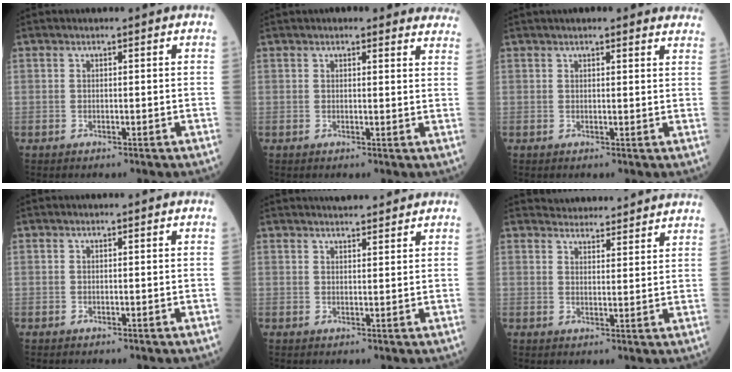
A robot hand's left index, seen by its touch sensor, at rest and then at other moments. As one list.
[{"total": 9.3, "force": [8.7, 2.2, 2.5], "torque": [0.005, -0.005, 0.066]}, {"total": 9.8, "force": [8.7, 1.8, 4.1], "torque": [-0.032, 0.018, 0.087]}, {"total": 0.0}, {"total": 6.5, "force": [6.1, 0.8, 2.0], "torque": [-0.027, 0.022, 0.079]}, {"total": 10.8, "force": [10.6, 1.1, 2.0], "torque": [-0.022, 0.015, 0.126]}]